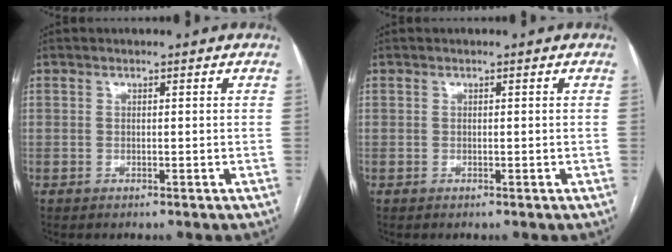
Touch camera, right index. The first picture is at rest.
{"total": 0.0}